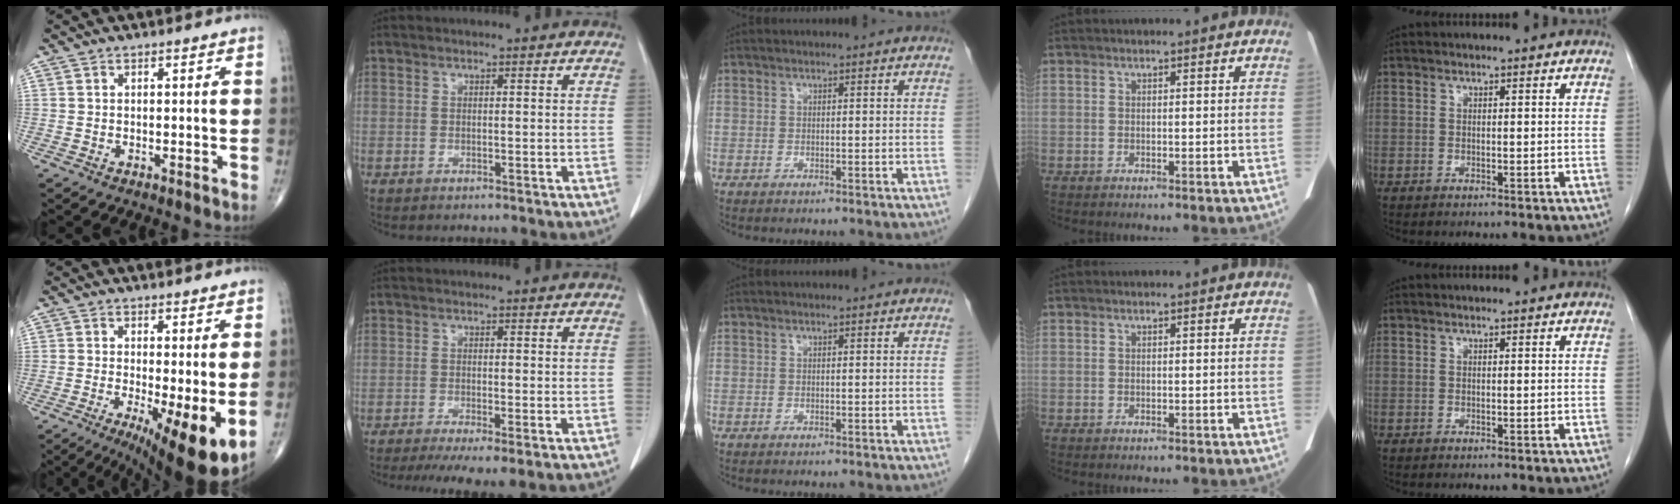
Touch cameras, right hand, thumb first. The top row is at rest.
{"thumb": {"total": 11.4, "force": [-2.6, 2.7, 10.8], "torque": [-0.165, -0.022, -0.033]}, "index": {"total": 7.5, "force": [-5.1, 1.1, 5.3], "torque": [-0.078, -0.019, -0.080]}}